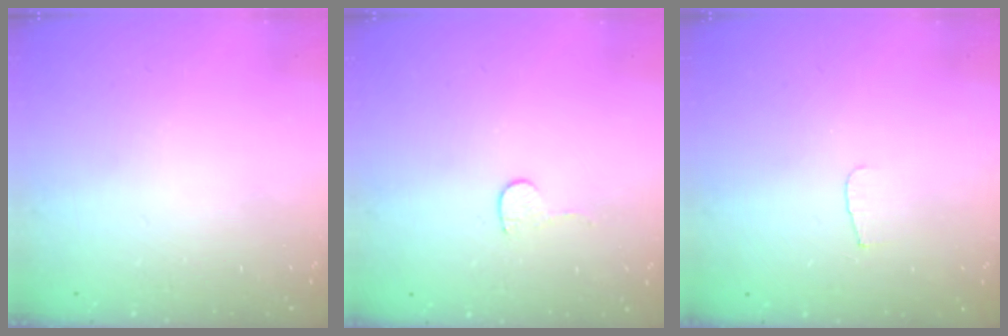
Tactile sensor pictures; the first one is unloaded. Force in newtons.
{"total": 4.7, "press": 4.7, "slide": 0.4}
{"total": 3.3, "press": 3.3, "slide": 0.4}